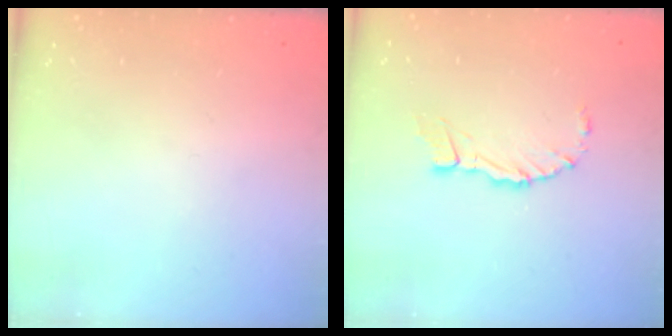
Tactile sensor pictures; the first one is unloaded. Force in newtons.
{"total": 4.8, "press": 4.8, "slide": 0.3}